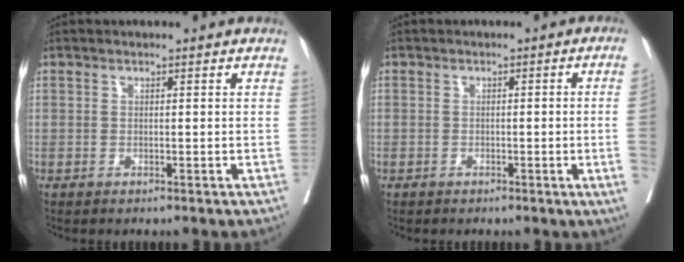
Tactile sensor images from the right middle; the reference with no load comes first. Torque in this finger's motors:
{"motor_torque": [0.66, -0.65, -0.68, -0.21]}